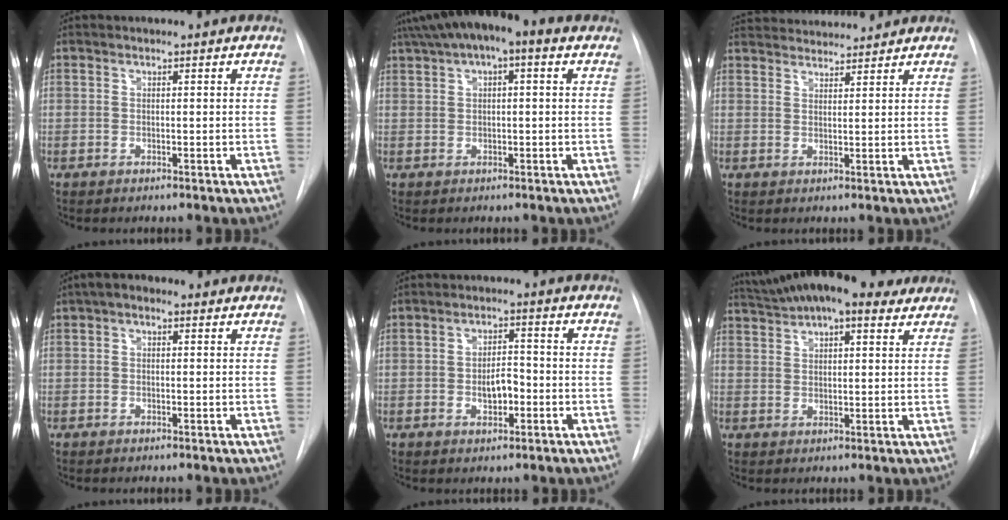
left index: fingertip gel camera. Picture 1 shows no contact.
{"total": 10.4, "force": [6.0, 3.0, 7.9], "torque": [-0.130, 0.052, 0.089]}
{"total": 10.1, "force": [9.7, 1.4, 2.4], "torque": [-0.043, 0.030, 0.146]}
{"total": 2.7, "force": [1.1, 1.7, 1.8], "torque": [-0.036, 0.019, 0.012]}
{"total": 4.1, "force": [-1.2, 2.1, 3.4], "torque": [-0.052, 0.006, -0.018]}
{"total": 15.6, "force": [12.2, 4.6, 8.5], "torque": [-0.156, 0.052, 0.183]}